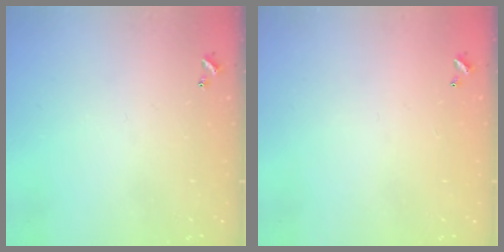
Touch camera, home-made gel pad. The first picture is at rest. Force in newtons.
{"total": 2.8, "press": 2.8, "slide": 0.1}